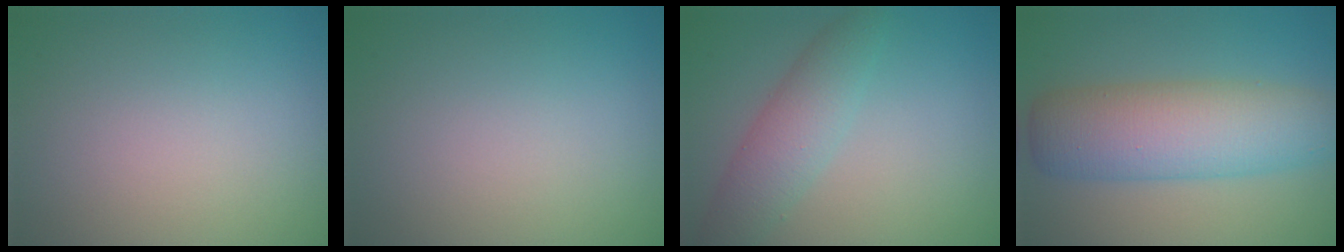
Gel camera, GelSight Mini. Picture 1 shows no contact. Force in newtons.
{"total": 0.0}
{"total": 3.8, "press": 3.8, "slide": 0.1}
{"total": 7.6, "press": 7.6, "slide": 0.1}